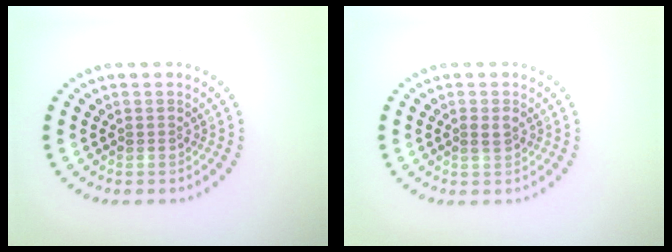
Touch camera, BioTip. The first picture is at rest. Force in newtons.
{"total": 1.1, "press": 1.1, "slide": 0.2}